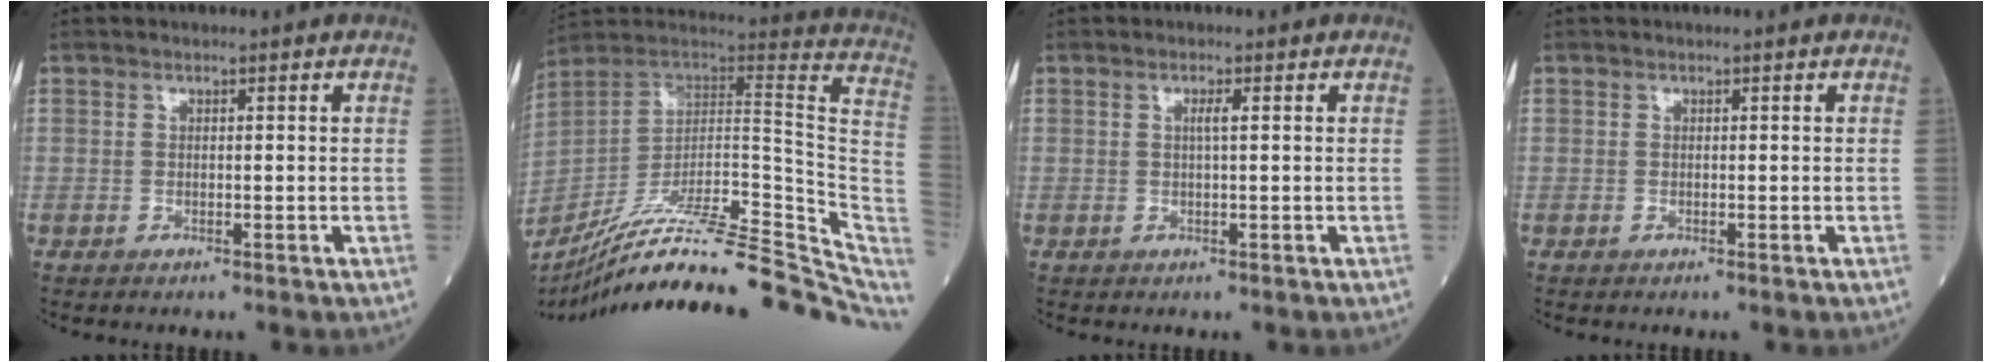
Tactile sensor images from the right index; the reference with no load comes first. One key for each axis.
{"total": 32.0, "fx": -25.7, "fy": 4.1, "fz": 18.5, "tx": -0.188, "ty": -0.010, "tz": -0.374}
{"total": 1.3, "fx": 0.3, "fy": -0.1, "fz": 1.2, "tx": -0.023, "ty": 0.002, "tz": 0.003}
{"total": 0.0}